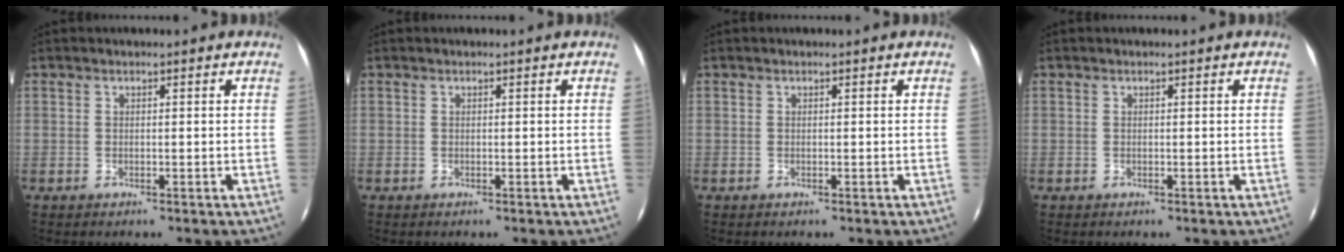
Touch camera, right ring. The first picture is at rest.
{"total": 0.0}
{"total": 0.0}
{"total": 0.0}